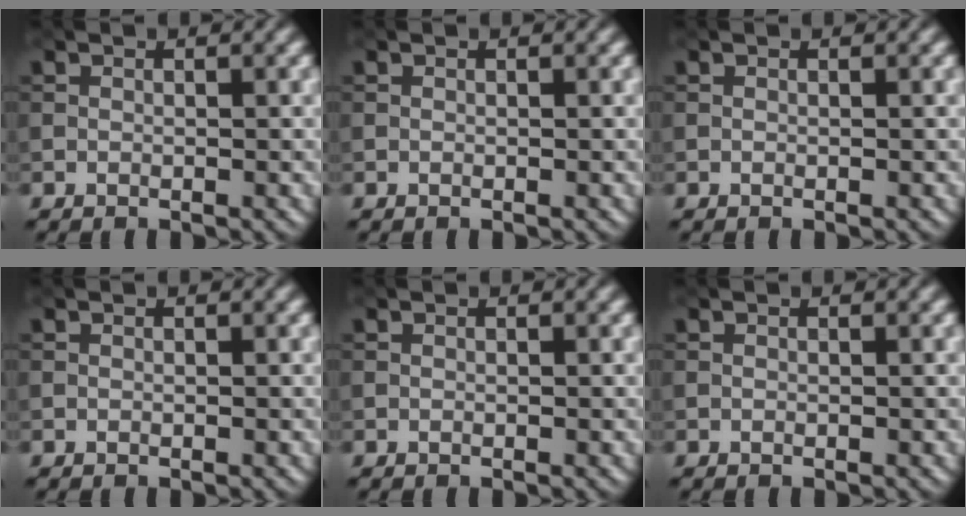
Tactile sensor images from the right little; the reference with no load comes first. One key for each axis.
{"total": 0.0}
{"total": 0.0}
{"total": 0.0}
{"total": 0.0}
{"total": 0.0}